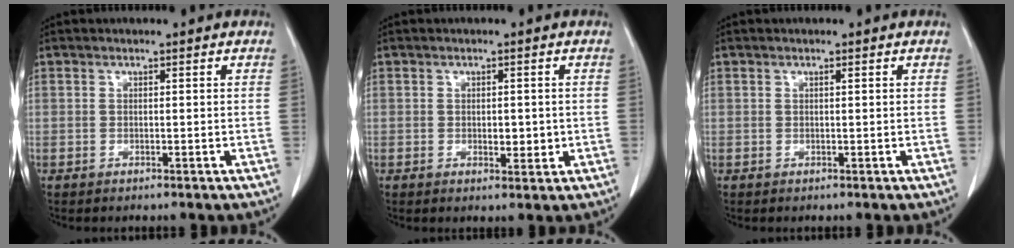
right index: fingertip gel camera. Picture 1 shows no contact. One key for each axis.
{"total": 2.5, "fx": -0.1, "fy": 1.3, "fz": 2.1, "tx": -0.030, "ty": -0.003, "tz": 0.004}
{"total": 0.0}